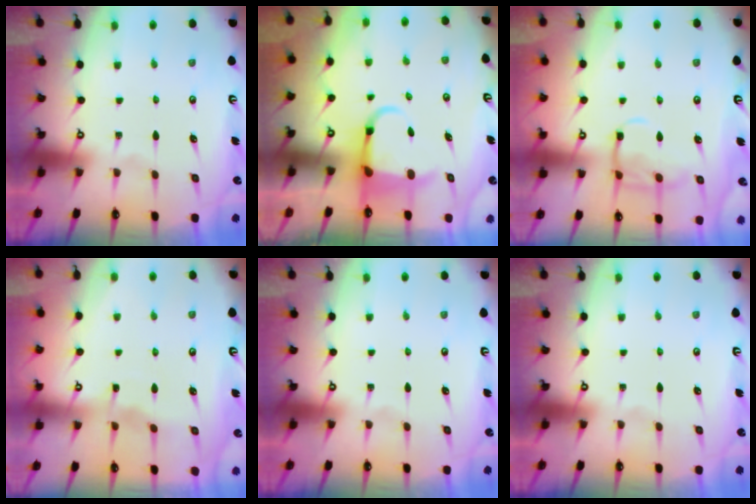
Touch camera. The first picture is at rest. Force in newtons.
{"total": 4.8, "press": 4.7, "slide": 1.2}
{"total": 10.8, "press": 10.7, "slide": 0.8}
{"total": 3.0, "press": 3.0, "slide": 0.3}
{"total": 0.0}
{"total": 0.0}